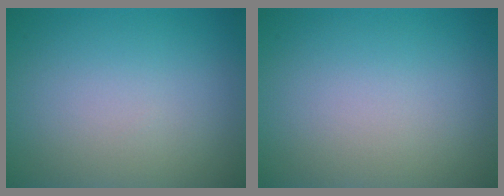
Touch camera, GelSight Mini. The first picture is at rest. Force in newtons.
{"total": 0.0}